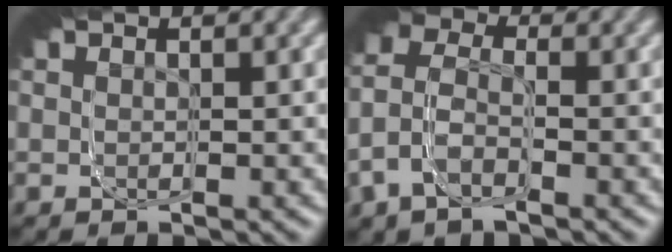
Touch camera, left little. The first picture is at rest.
{"total": 4.2, "force": [-1.8, 3.2, 2.2], "torque": [-0.021, 0.011, -0.045]}